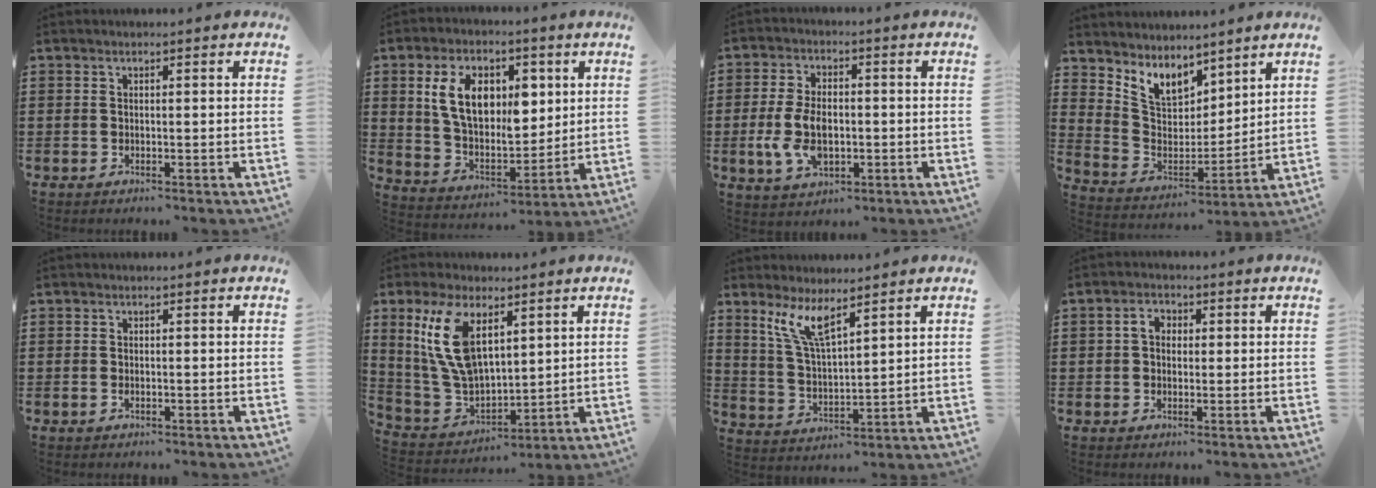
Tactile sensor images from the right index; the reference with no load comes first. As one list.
[{"total": 11.9, "force": [4.2, 6.9, 8.7], "torque": [-0.177, 0.013, 0.077]}, {"total": 7.8, "force": [-1.2, 4.5, 6.3], "torque": [-0.145, -0.001, -0.023]}, {"total": 6.7, "force": [5.7, 3.3, 1.5], "torque": [-0.062, -0.034, 0.106]}, {"total": 0.5, "force": [-0.1, 0.2, 0.5], "torque": [-0.010, -0.005, -0.001]}, {"total": 12.4, "force": [5.0, 6.1, 9.6], "torque": [-0.228, -0.004, 0.089]}, {"total": 6.8, "force": [4.6, 1.3, 4.8], "torque": [-0.107, -0.011, 0.082]}, {"total": 2.8, "force": [0.2, 2.0, 1.9], "torque": [-0.041, 0.011, 0.000]}]